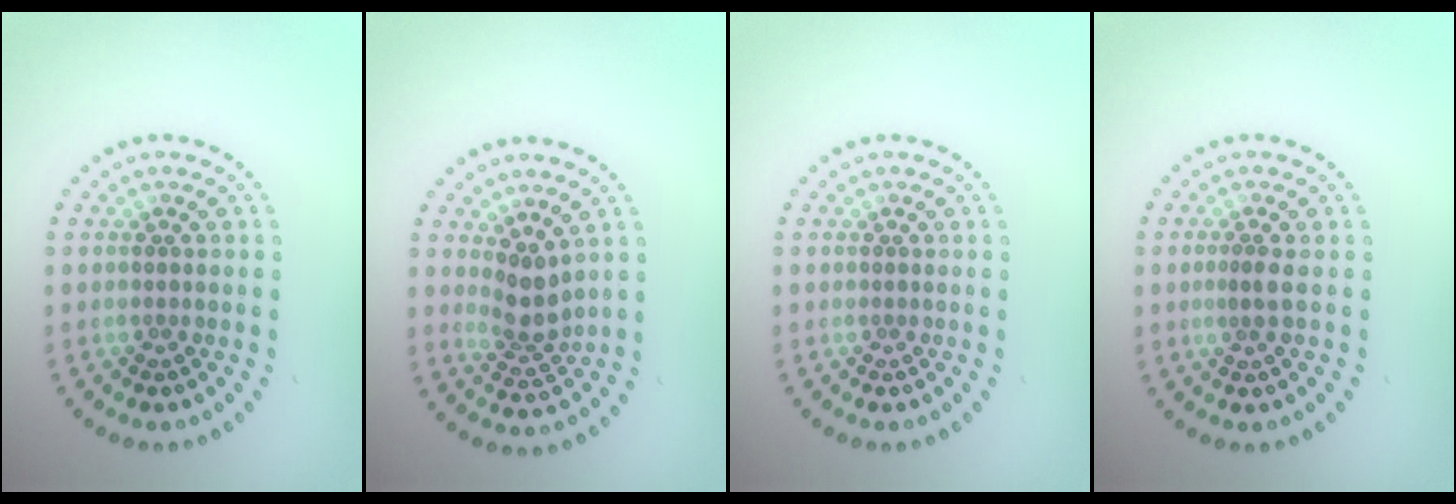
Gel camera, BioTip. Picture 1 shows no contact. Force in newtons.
{"total": 2.7, "press": 2.1, "slide": 1.7}
{"total": 0.0}
{"total": 1.2, "press": 0.8, "slide": 0.9}